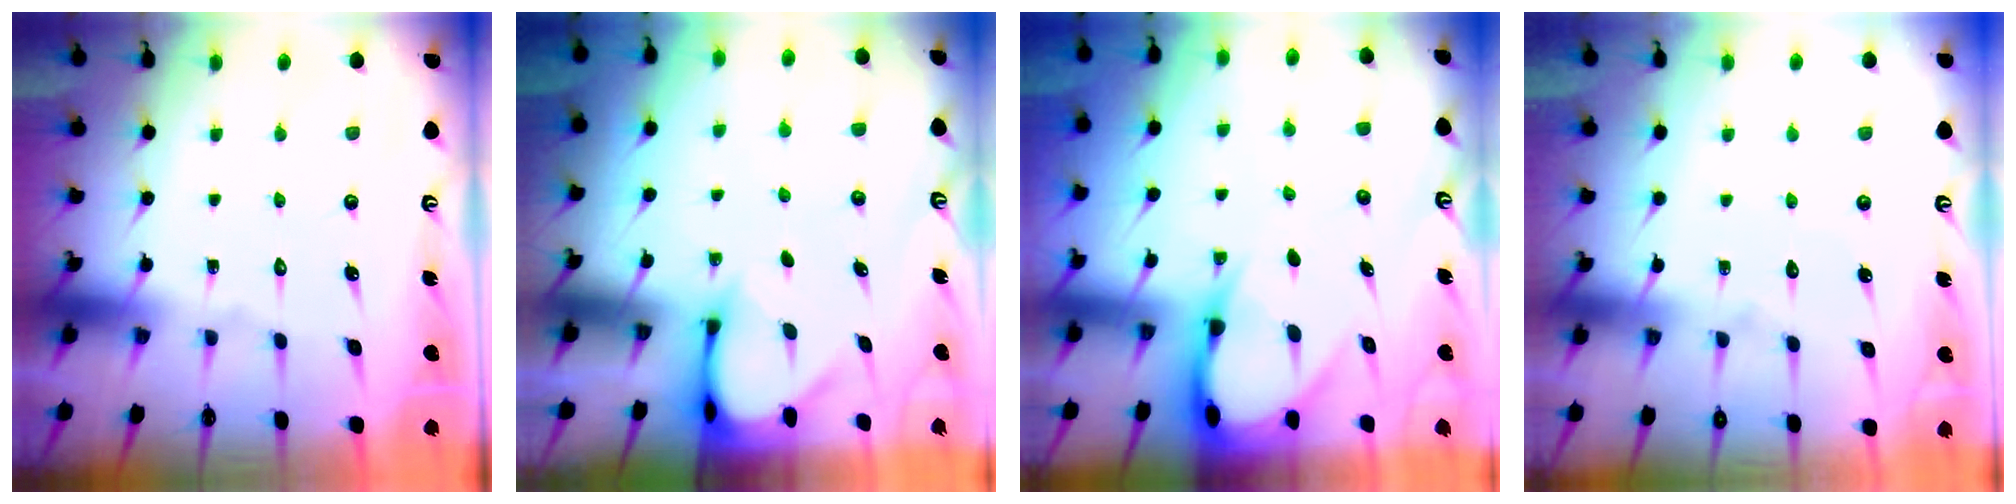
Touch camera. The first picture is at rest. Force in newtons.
{"total": 3.4, "press": 3.4, "slide": 0.3}
{"total": 5.9, "press": 5.9, "slide": 0.8}
{"total": 3.2, "press": 3.2, "slide": 0.4}